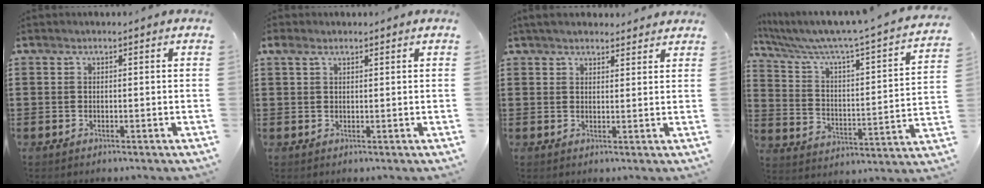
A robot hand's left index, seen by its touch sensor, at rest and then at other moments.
{"total": 1.5, "force": [0.7, 0.8, 1.0], "torque": [-0.022, 0.006, 0.013]}
{"total": 3.0, "force": [2.8, 0.5, 0.7], "torque": [-0.020, 0.000, 0.055]}
{"total": 5.3, "force": [4.4, 0.1, 3.0], "torque": [-0.079, -0.048, 0.065]}